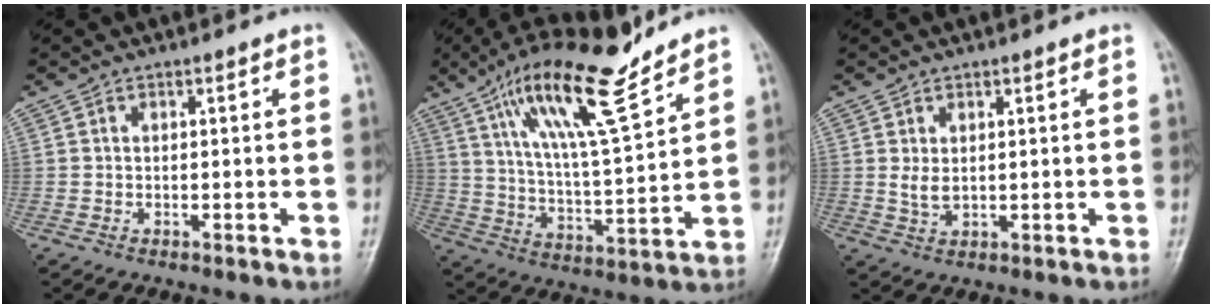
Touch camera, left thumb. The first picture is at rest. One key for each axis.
{"total": 18.3, "fx": 12.2, "fy": 3.8, "fz": 13.1, "tx": -0.213, "ty": -0.057, "tz": 0.219}
{"total": 2.4, "fx": 0.6, "fy": 1.4, "fz": 1.9, "tx": -0.032, "ty": -0.007, "tz": 0.017}